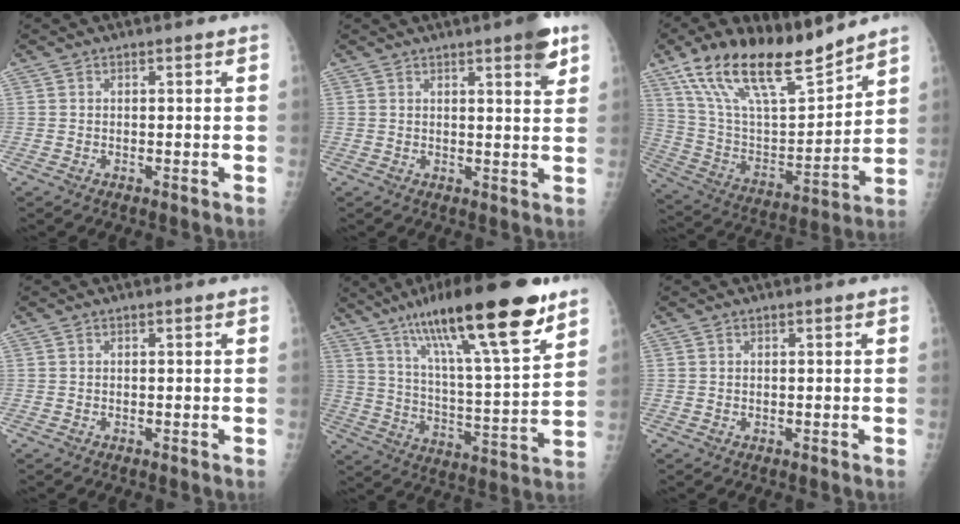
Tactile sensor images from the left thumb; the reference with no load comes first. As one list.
[{"total": 5.4, "force": [3.3, 1.0, 4.2], "torque": [-0.048, -0.015, 0.039]}, {"total": 21.0, "force": [15.8, 6.4, 12.3], "torque": [-0.194, -0.063, 0.294]}, {"total": 0.0}, {"total": 24.5, "force": [15.3, 4.7, 18.6], "torque": [-0.294, -0.046, 0.252]}, {"total": 0.0}]